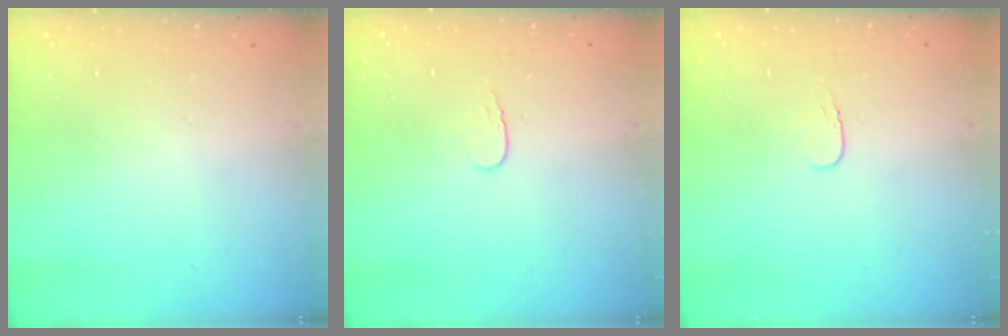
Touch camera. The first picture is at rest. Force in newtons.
{"total": 3.9, "press": 3.9, "slide": 0.4}
{"total": 3.6, "press": 3.6, "slide": 0.4}